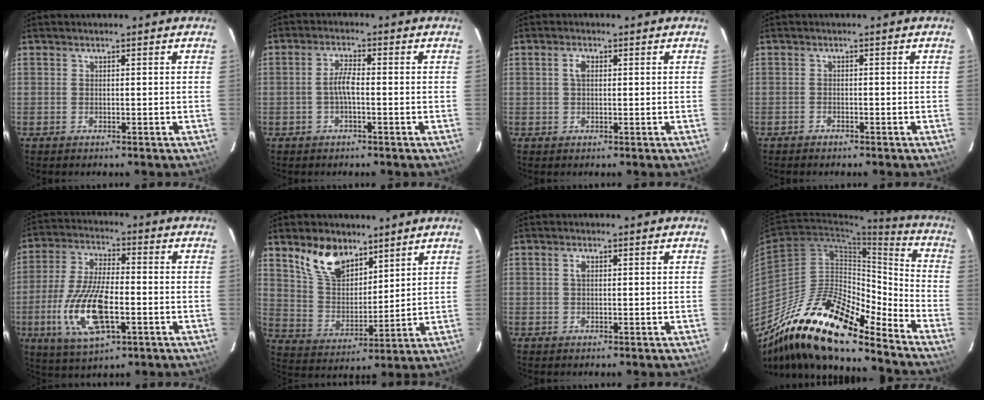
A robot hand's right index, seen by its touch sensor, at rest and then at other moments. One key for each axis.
{"total": 3.3, "fx": -0.8, "fy": 0.7, "fz": 3.1, "tx": -0.064, "ty": 0.008, "tz": -0.016}
{"total": 1.9, "fx": 0.4, "fy": 1.1, "fz": 1.5, "tx": -0.030, "ty": 0.007, "tz": 0.007}
{"total": 1.2, "fx": -1.0, "fy": 0.5, "fz": 0.0, "tx": -0.008, "ty": 0.004, "tz": -0.020}
{"total": 15.3, "fx": -4.5, "fy": 5.9, "fz": 13.4, "tx": -0.284, "ty": -0.012, "tz": -0.082}
{"total": 11.9, "fx": 8.1, "fy": 6.3, "fz": 6.0, "tx": -0.118, "ty": 0.015, "tz": 0.162}
{"total": 1.2, "fx": 0.3, "fy": 0.7, "fz": 0.9, "tx": -0.018, "ty": 0.004, "tz": 0.003}
{"total": 23.4, "fx": -18.5, "fy": 5.3, "fz": 13.2, "tx": -0.219, "ty": -0.015, "tz": -0.334}